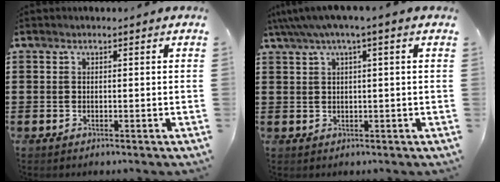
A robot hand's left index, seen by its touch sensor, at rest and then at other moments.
{"total": 2.5, "force": [0.7, 0.0, 2.4], "torque": [-0.046, 0.000, 0.010]}